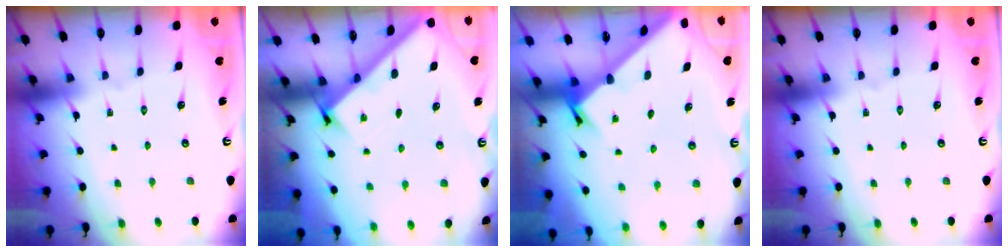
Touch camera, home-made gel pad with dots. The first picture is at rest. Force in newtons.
{"total": 2.7, "press": 2.7, "slide": 0.4}
{"total": 2.5, "press": 2.5, "slide": 0.2}
{"total": 0.0}